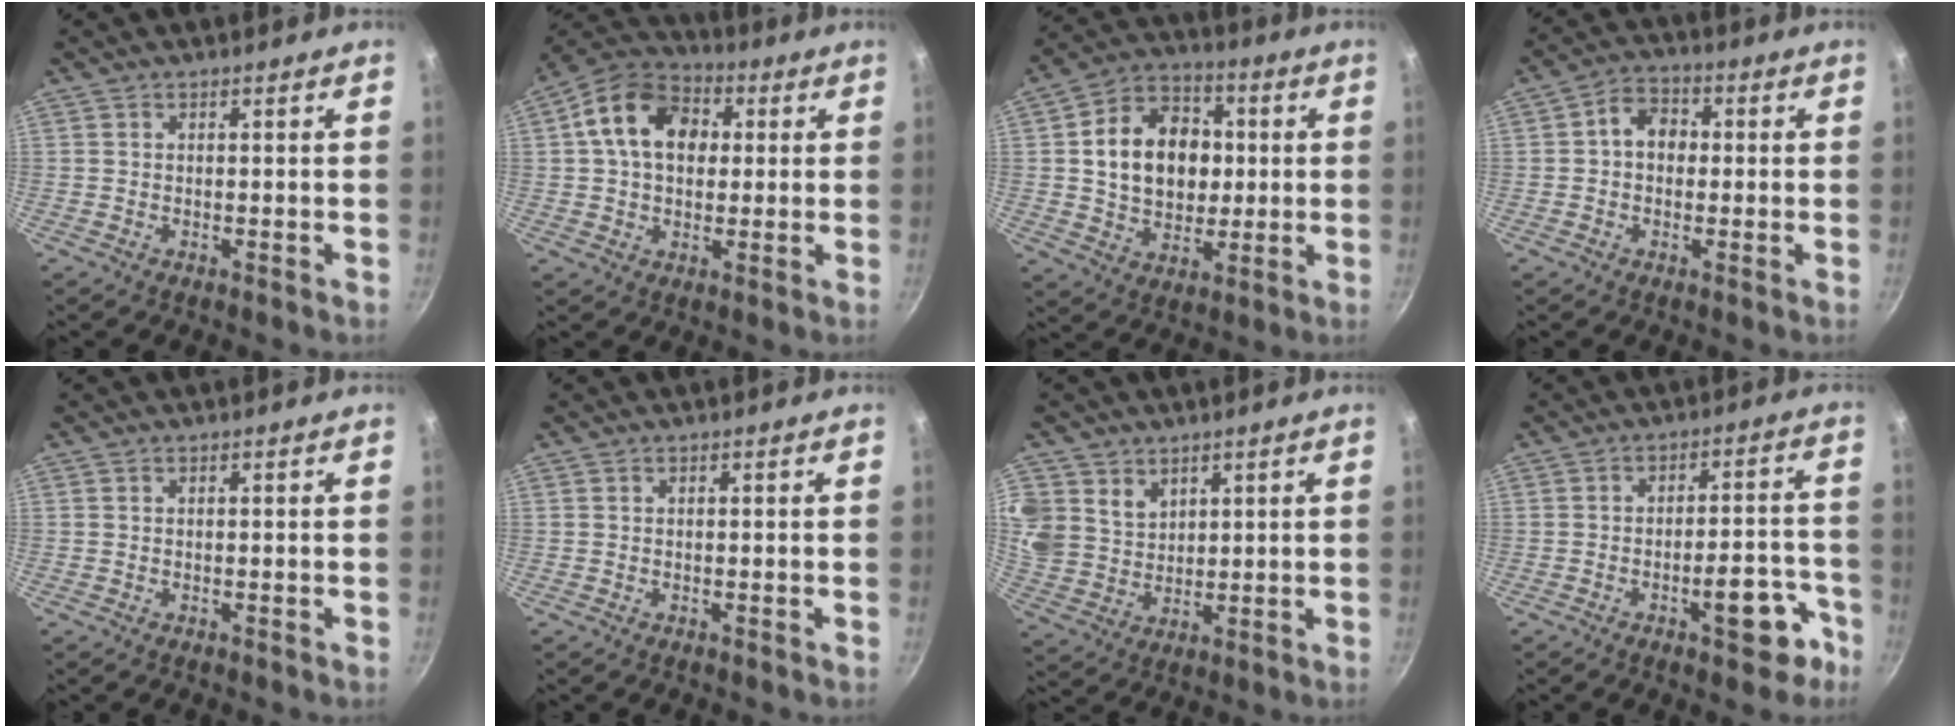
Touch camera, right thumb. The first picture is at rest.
{"total": 14.6, "force": [2.9, 10.6, 9.6], "torque": [-0.133, 0.023, 0.030]}
{"total": 16.6, "force": [1.6, 12.7, 10.6], "torque": [-0.136, 0.019, 0.023]}
{"total": 6.3, "force": [0.3, 5.0, 3.9], "torque": [-0.034, 0.017, -0.007]}
{"total": 0.0}
{"total": 0.0}
{"total": 12.4, "force": [6.0, 9.8, 4.8], "torque": [-0.100, -0.010, 0.132]}
{"total": 9.5, "force": [-5.0, 3.7, 7.2], "torque": [-0.061, 0.046, -0.059]}